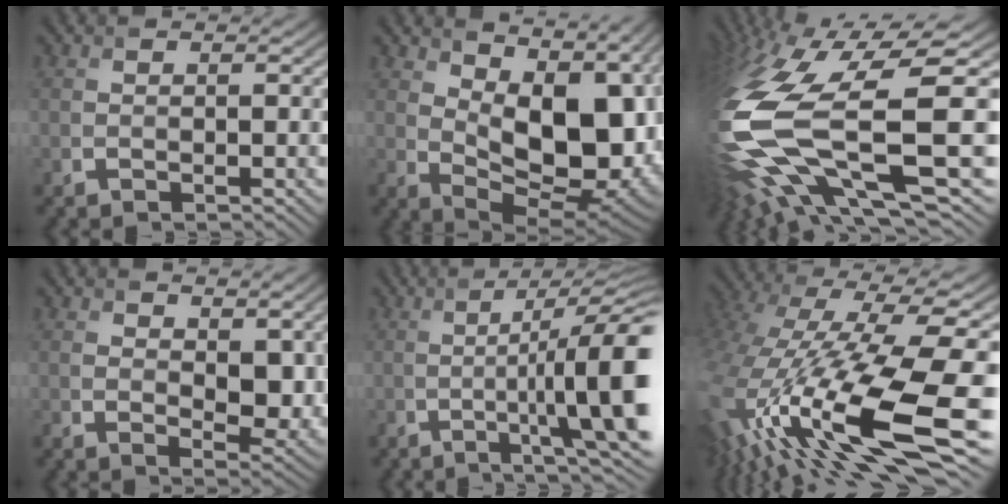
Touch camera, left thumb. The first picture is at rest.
{"total": 16.5, "force": [3.5, 9.1, 13.3], "torque": [-0.179, -0.002, 0.079]}
{"total": 17.9, "force": [-1.2, 6.4, 16.6], "torque": [-0.370, -0.054, 0.011]}
{"total": 7.6, "force": [2.5, 3.9, 6.0], "torque": [-0.099, -0.014, 0.053]}
{"total": 13.8, "force": [-2.0, 2.3, 13.4], "torque": [-0.171, 0.001, -0.015]}
{"total": 17.5, "force": [-5.7, 6.1, 15.3], "torque": [-0.320, -0.052, -0.078]}